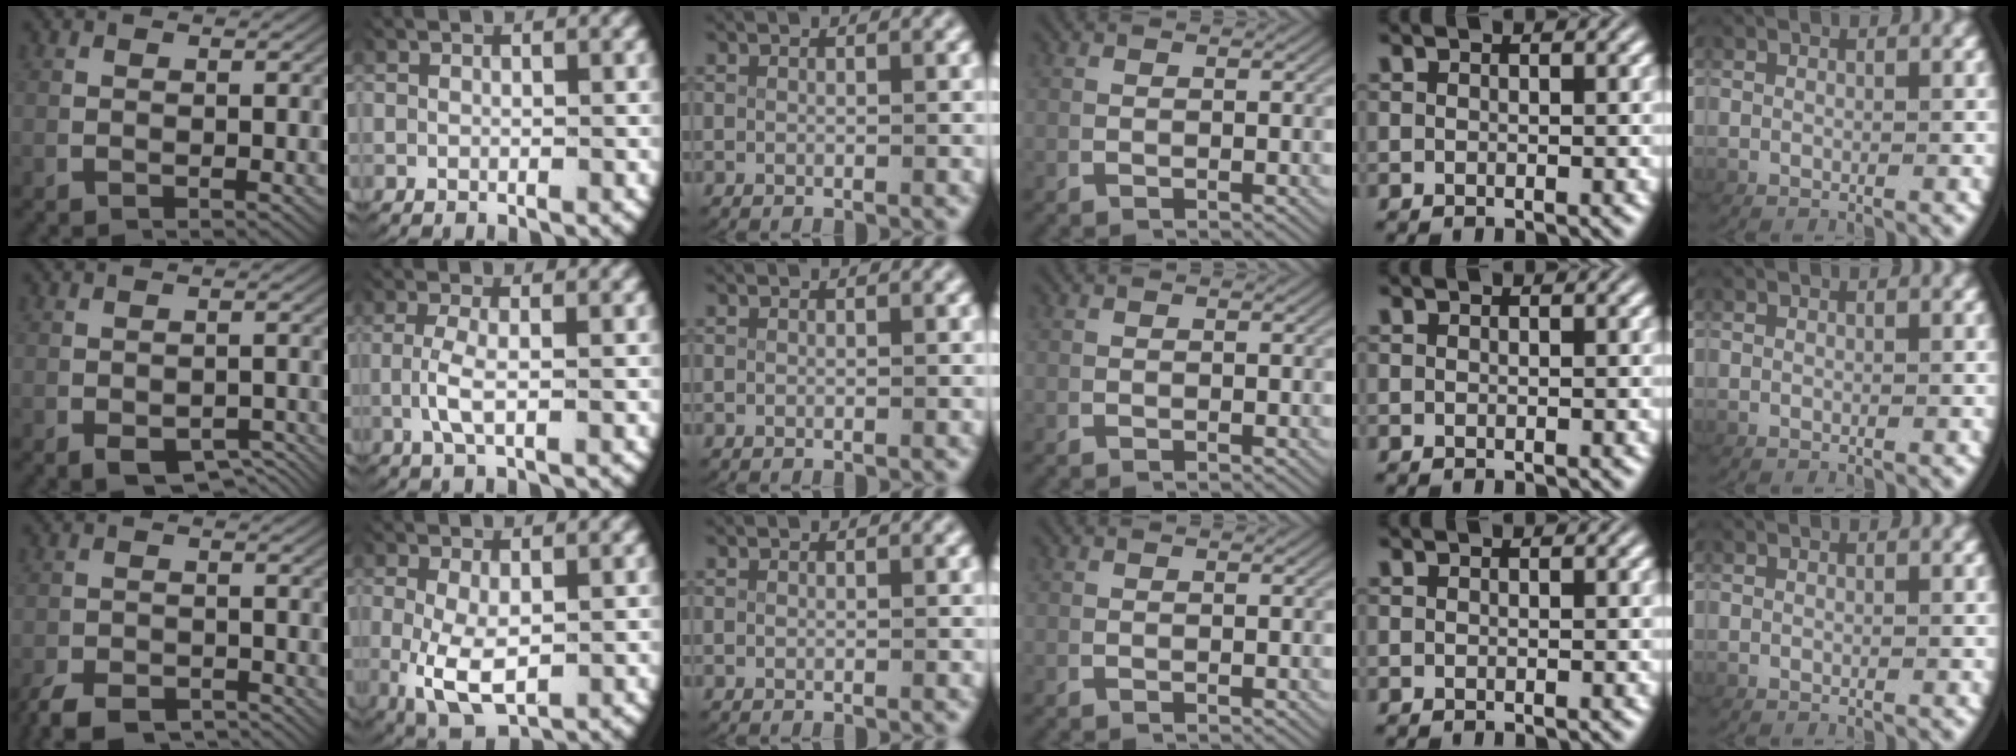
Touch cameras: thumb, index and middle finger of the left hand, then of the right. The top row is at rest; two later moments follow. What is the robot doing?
{"motion": "lift_and_place", "object": "card"}